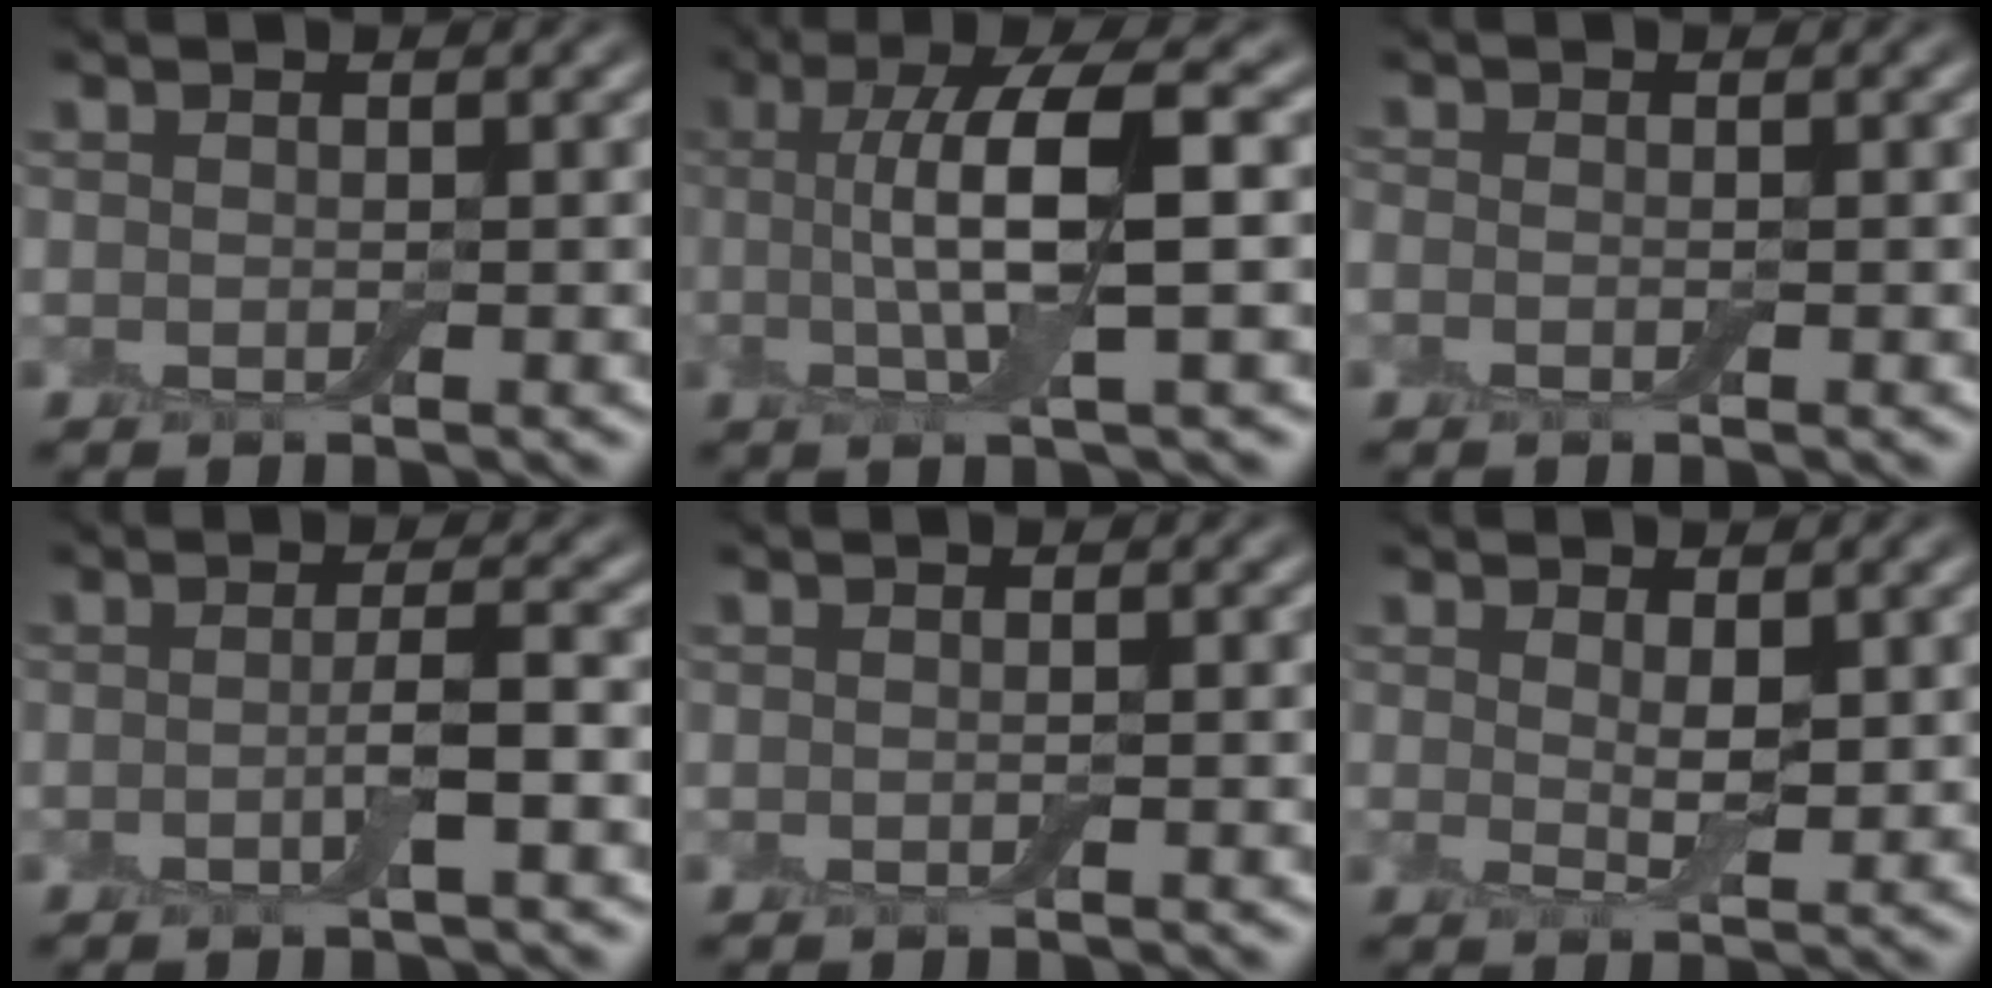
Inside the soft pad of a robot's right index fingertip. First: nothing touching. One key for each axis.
{"total": 7.8, "fx": 0.7, "fy": 1.9, "fz": 7.5, "tx": -0.127, "ty": 0.006, "tz": 0.008}
{"total": 0.7, "fx": -0.3, "fy": 0.5, "fz": 0.4, "tx": -0.009, "ty": -0.002, "tz": -0.008}
{"total": 2.3, "fx": -0.5, "fy": 0.3, "fz": 2.2, "tx": -0.043, "ty": 0.001, "tz": -0.013}
{"total": 0.0}
{"total": 1.8, "fx": 0.8, "fy": 0.5, "fz": 1.6, "tx": -0.030, "ty": -0.009, "tz": 0.016}